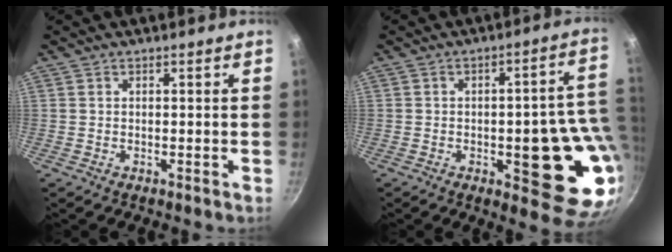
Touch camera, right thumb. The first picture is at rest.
{"total": 17.7, "force": [-1.9, 7.0, 16.1], "torque": [-0.132, 0.002, -0.024]}